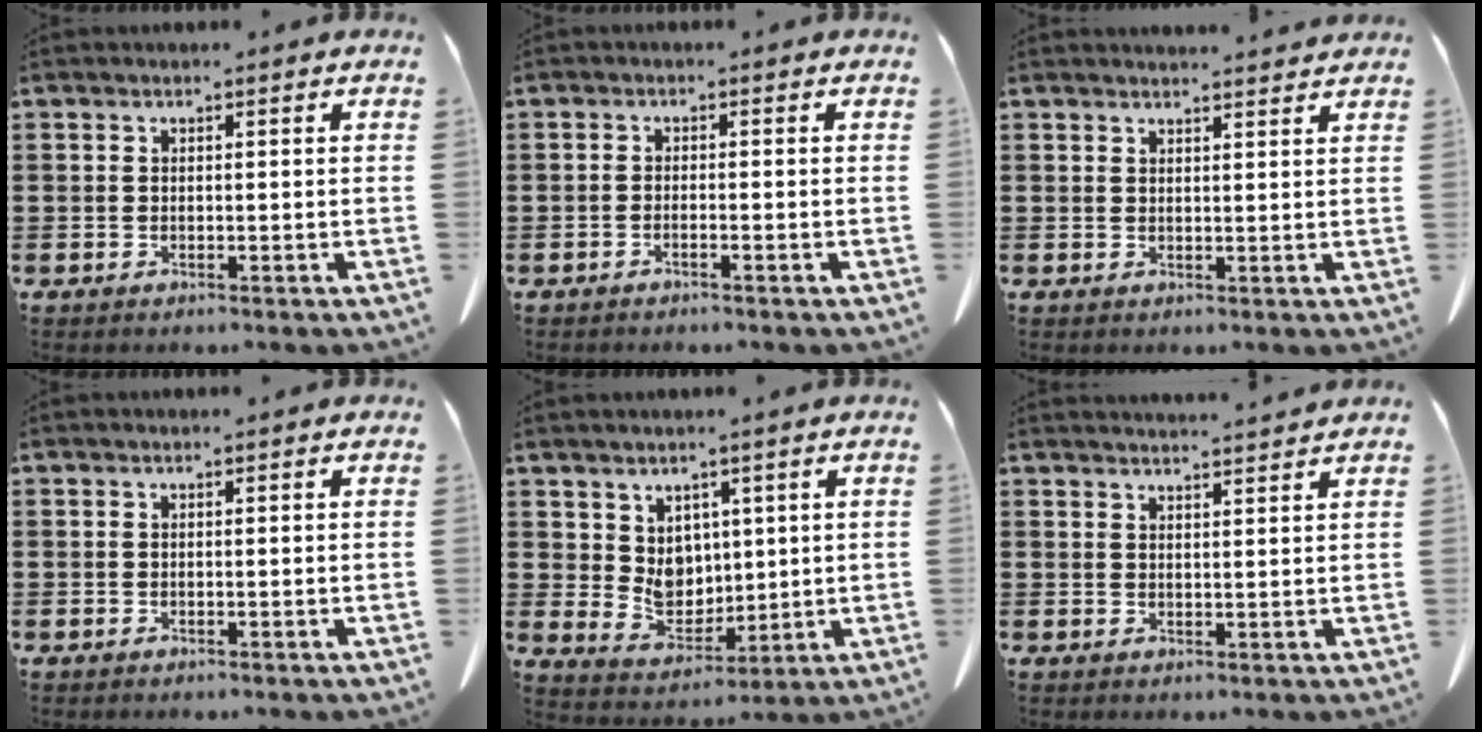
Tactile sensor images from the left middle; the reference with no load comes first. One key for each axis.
{"total": 1.0, "fx": -0.9, "fy": -0.1, "fz": 0.6, "tx": -0.009, "ty": -0.002, "tz": -0.016}
{"total": 2.2, "fx": 2.2, "fy": 0.0, "fz": 0.2, "tx": -0.002, "ty": -0.006, "tz": 0.040}
{"total": 0.0}
{"total": 5.2, "fx": 3.1, "fy": 4.0, "fz": 1.2, "tx": -0.046, "ty": -0.008, "tz": 0.061}
{"total": 2.5, "fx": 2.5, "fy": -0.3, "fz": 0.3, "tx": -0.011, "ty": -0.005, "tz": 0.048}